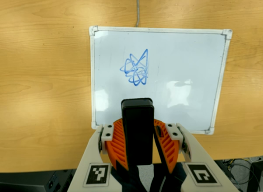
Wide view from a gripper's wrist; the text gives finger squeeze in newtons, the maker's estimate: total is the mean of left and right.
{"total": 7.4, "left": 7.9, "right": 7.0}